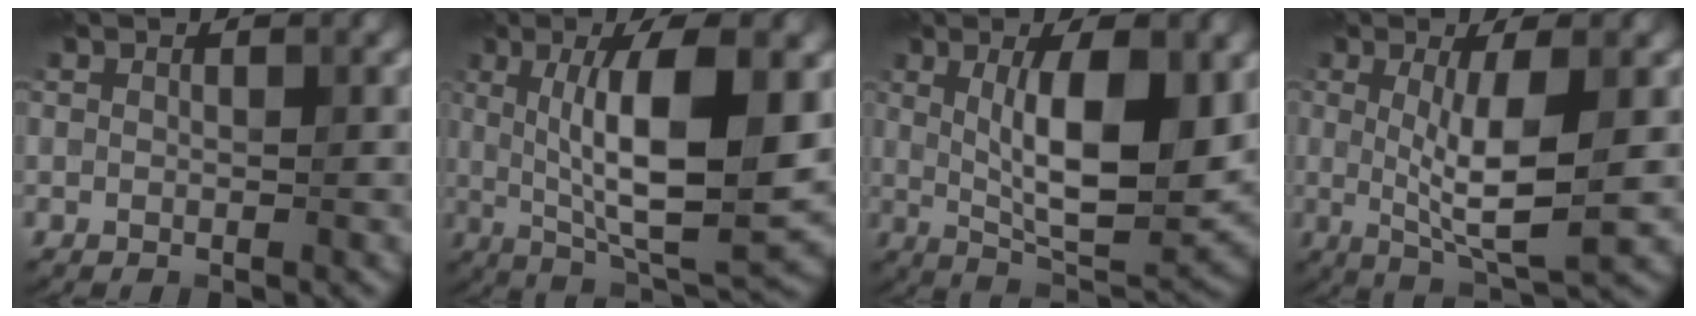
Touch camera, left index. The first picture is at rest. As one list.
[{"total": 11.0, "force": [1.0, 3.0, 10.5], "torque": [-0.156, -0.003, 0.023]}, {"total": 9.8, "force": [1.3, 3.0, 9.3], "torque": [-0.144, -0.009, 0.029]}, {"total": 6.4, "force": [0.0, 1.5, 6.2], "torque": [-0.112, -0.010, 0.004]}]